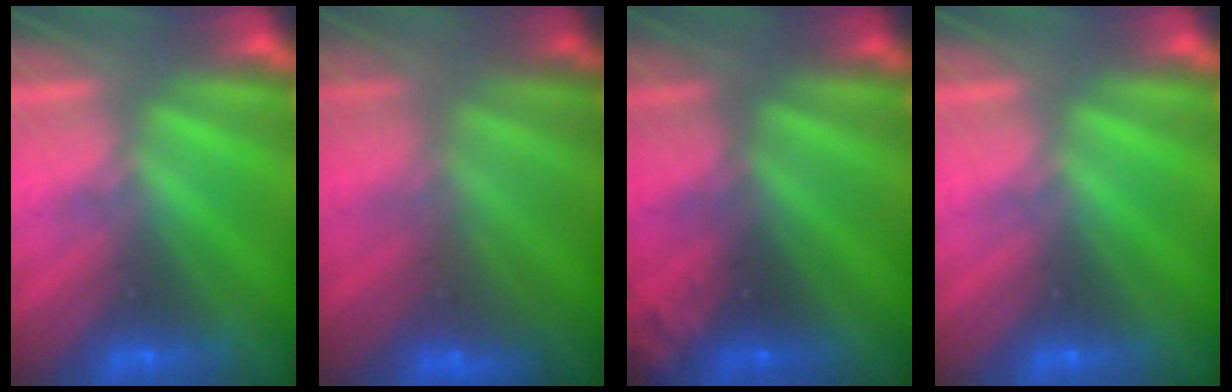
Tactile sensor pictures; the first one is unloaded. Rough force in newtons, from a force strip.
{"total": 2.9}
{"total": 2.3}
{"total": 0.0}